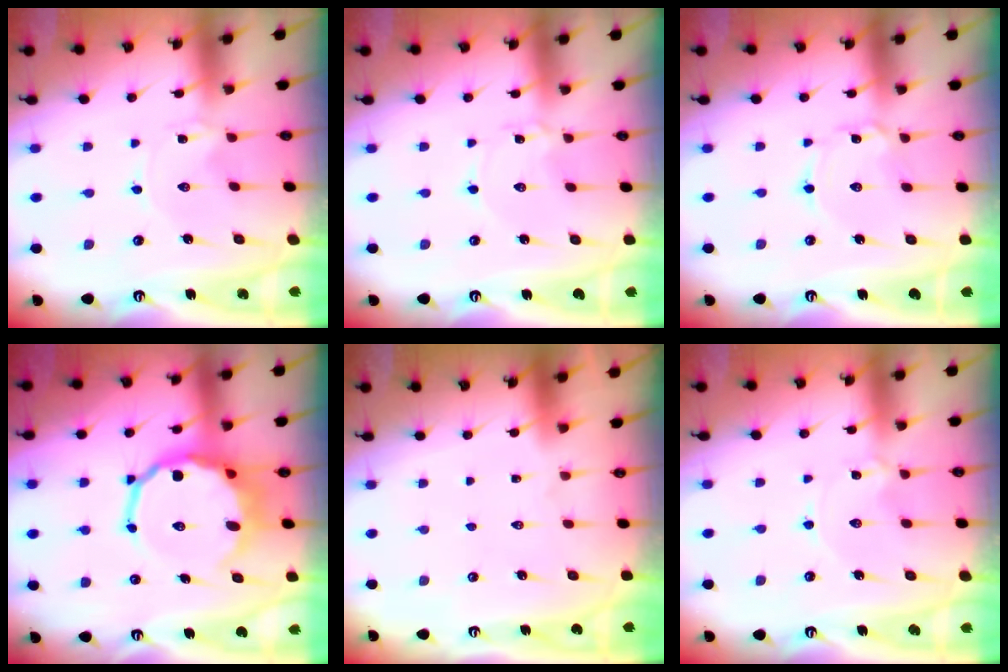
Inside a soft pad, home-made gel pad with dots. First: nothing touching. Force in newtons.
{"total": 1.2, "press": 1.2, "slide": 0.1}
{"total": 1.9, "press": 1.9, "slide": 0.2}
{"total": 12.9, "press": 12.4, "slide": 3.4}
{"total": 1.6, "press": 1.6, "slide": 0.1}
{"total": 1.4, "press": 1.4, "slide": 0.1}